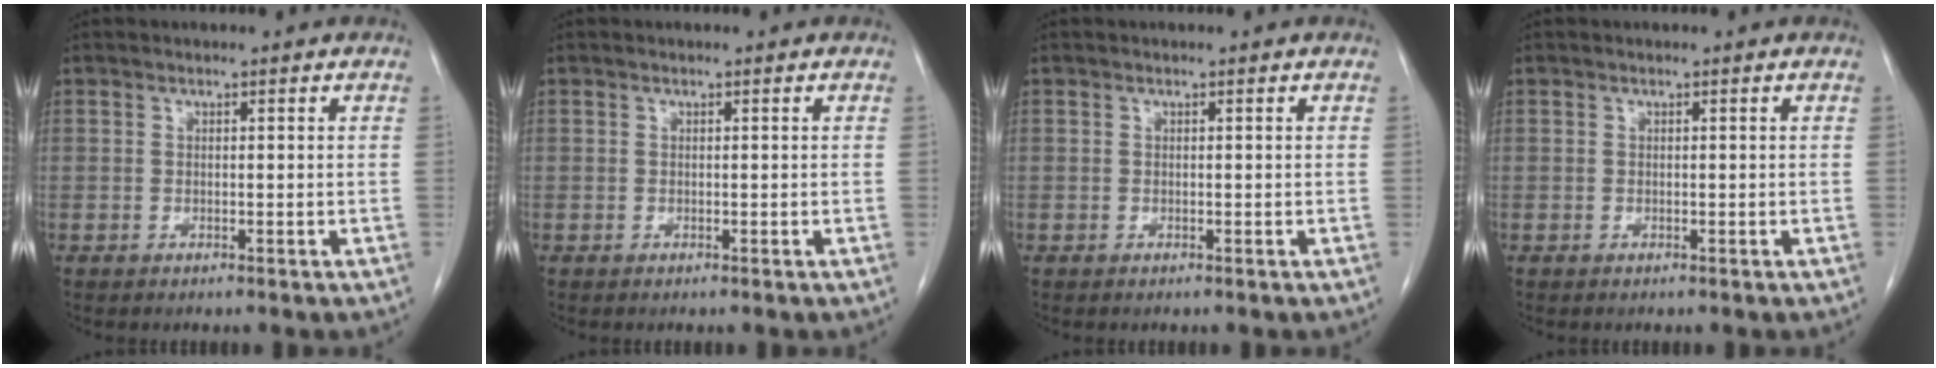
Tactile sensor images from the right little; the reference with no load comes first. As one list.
[{"total": 0.0}, {"total": 0.0}, {"total": 0.0}]